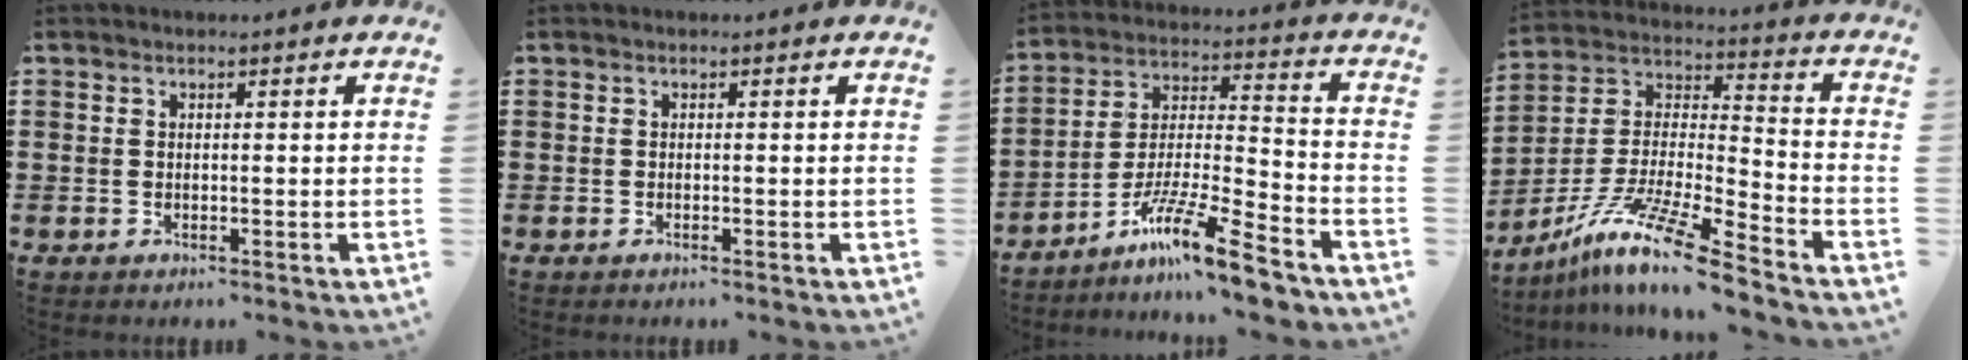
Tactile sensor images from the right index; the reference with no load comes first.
{"total": 0.0}
{"total": 12.3, "force": [-9.5, 0.8, 7.7], "torque": [-0.130, 0.018, -0.180]}
{"total": 12.9, "force": [-10.4, 0.1, 7.7], "torque": [-0.152, 0.009, -0.203]}